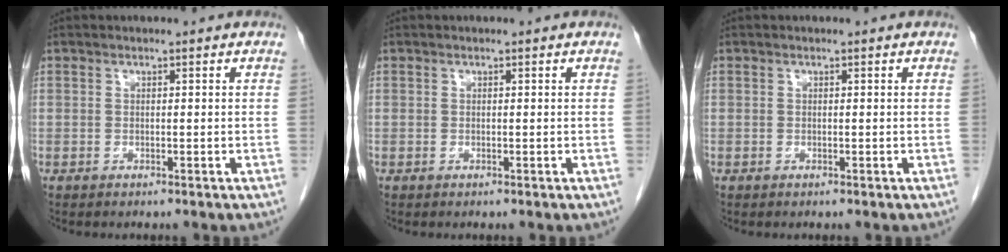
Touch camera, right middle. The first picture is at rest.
{"total": 0.0}
{"total": 0.0}